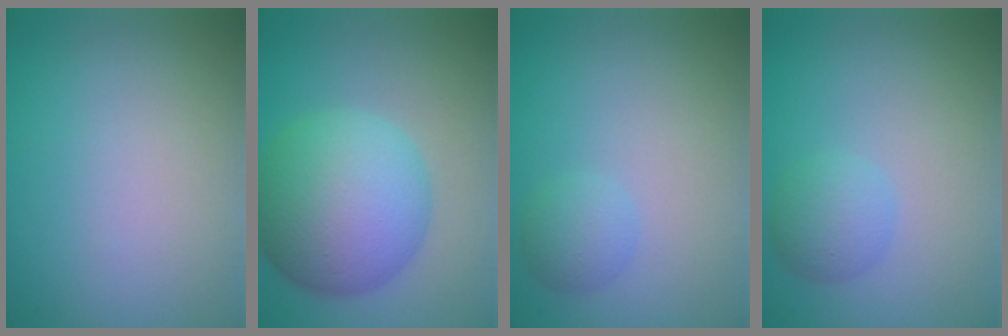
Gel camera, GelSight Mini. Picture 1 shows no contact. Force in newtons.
{"total": 10.5, "press": 10.5, "slide": 0.2}
{"total": 1.9, "press": 1.9, "slide": 0.1}
{"total": 2.5, "press": 2.5, "slide": 0.2}